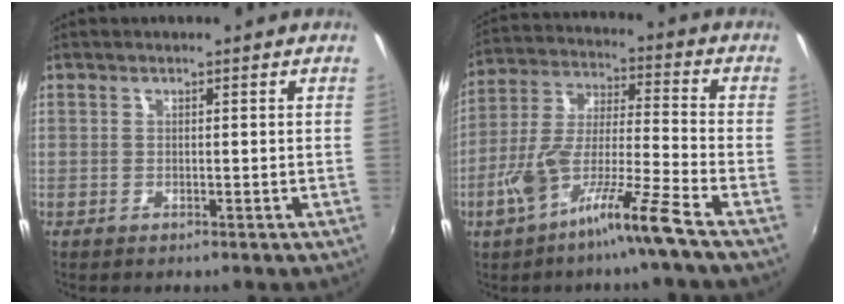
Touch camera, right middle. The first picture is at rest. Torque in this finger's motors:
{"motor_torque": [-0.11, -0.29, 0.38, 0.10]}